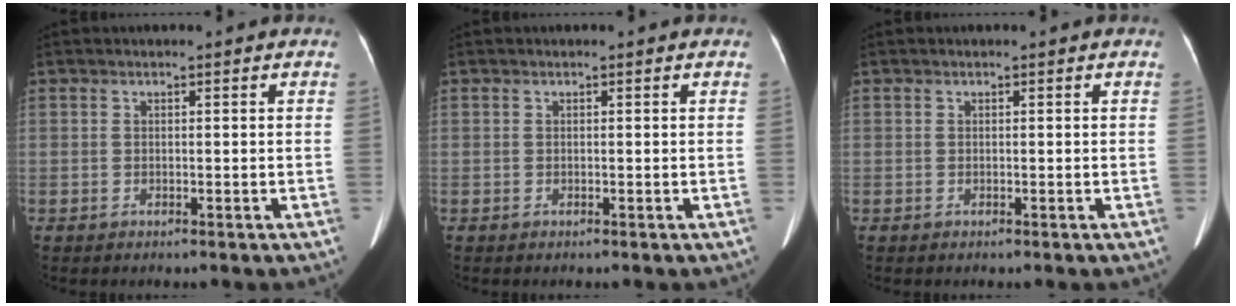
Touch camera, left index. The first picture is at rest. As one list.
[{"total": 0.0}, {"total": 0.0}]